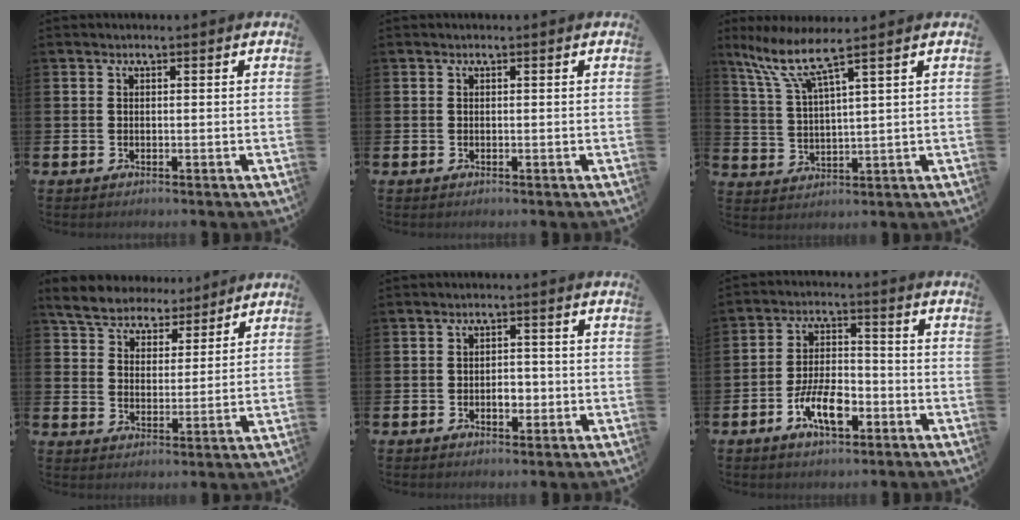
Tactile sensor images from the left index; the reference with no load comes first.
{"total": 0.0}
{"total": 7.0, "force": [5.2, 0.6, 4.6], "torque": [-0.111, -0.017, 0.087]}
{"total": 6.1, "force": [5.8, 2.0, 0.6], "torque": [-0.043, -0.029, 0.104]}
{"total": 2.3, "force": [-0.7, 1.5, 1.6], "torque": [-0.011, -0.004, -0.019]}
{"total": 7.1, "force": [-3.1, 3.2, 5.5], "torque": [-0.104, 0.003, -0.060]}